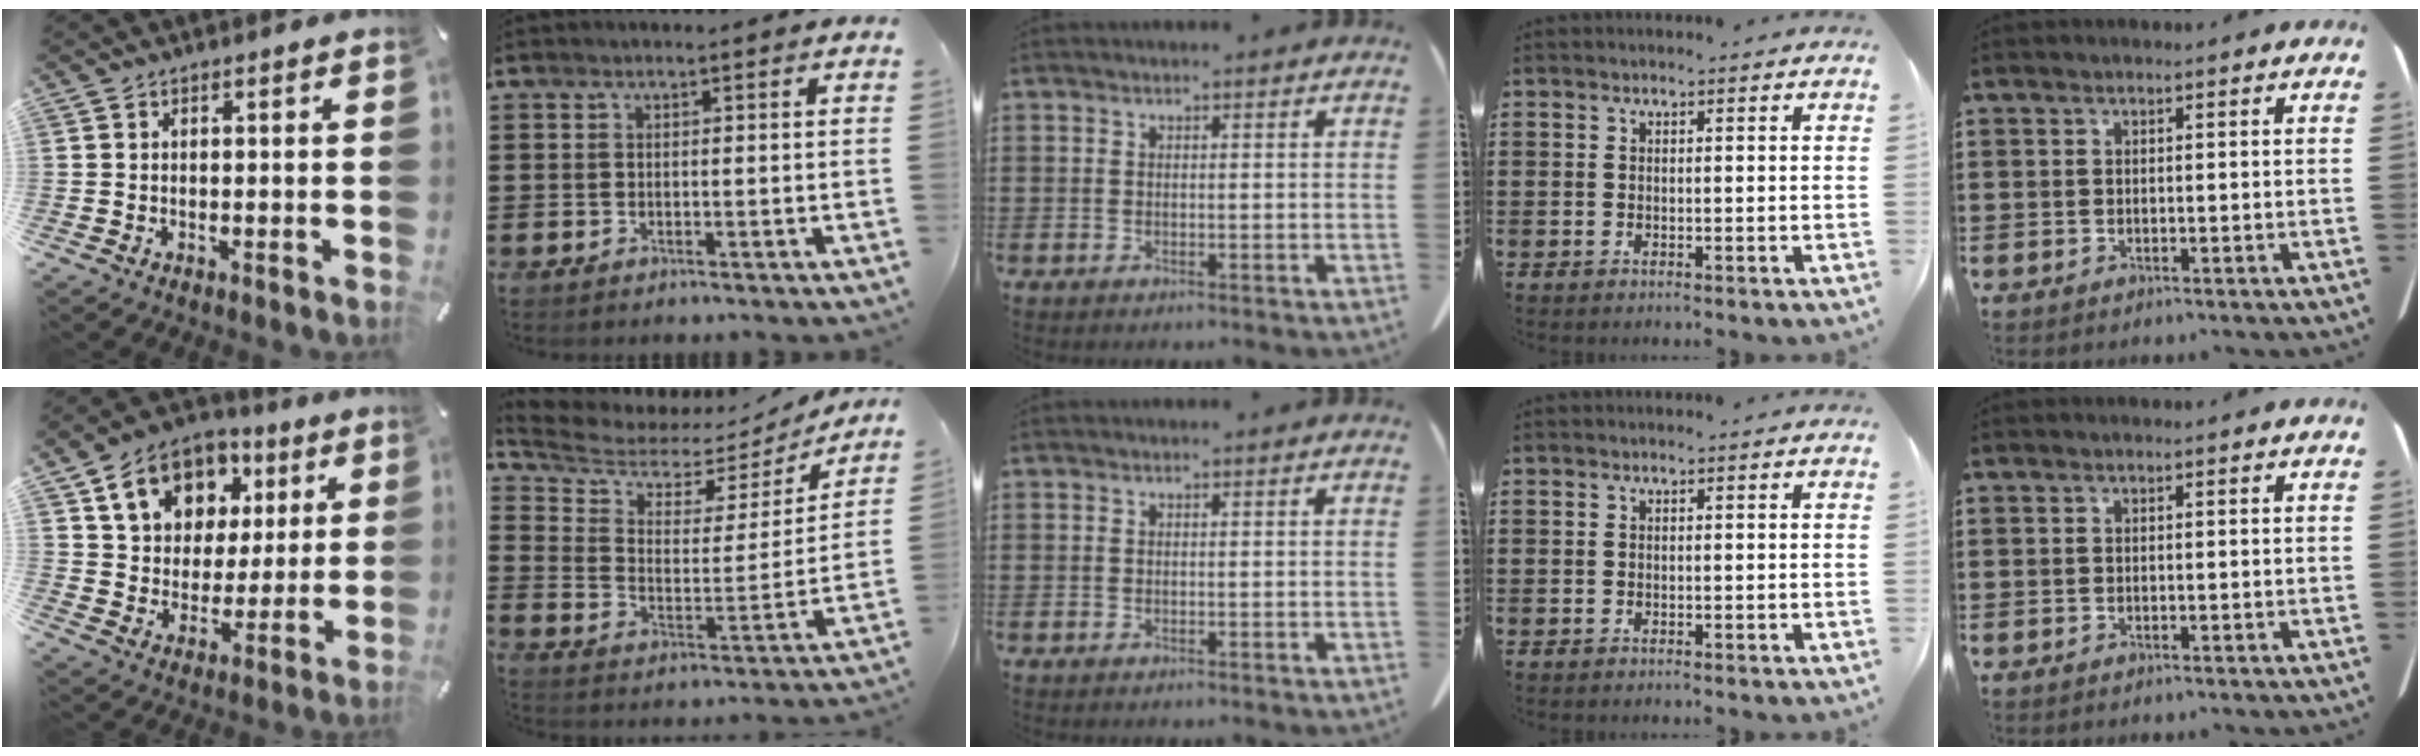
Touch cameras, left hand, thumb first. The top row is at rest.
{"thumb": {"total": 13.3, "force": [6.1, 10.8, 4.8], "torque": [-0.091, -0.017, 0.119]}, "index": {"total": 5.6, "force": [4.8, 2.4, 1.5], "torque": [-0.066, -0.031, 0.078]}}